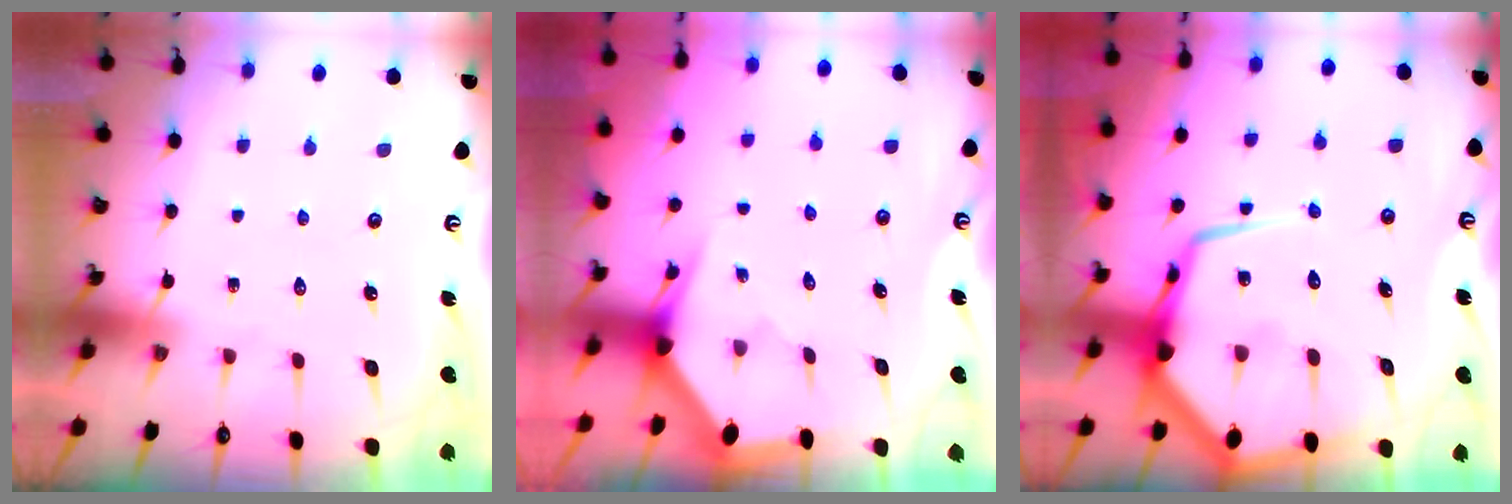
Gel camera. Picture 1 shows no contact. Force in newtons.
{"total": 3.0, "press": 3.0, "slide": 0.1}
{"total": 17.0, "press": 16.9, "slide": 1.8}